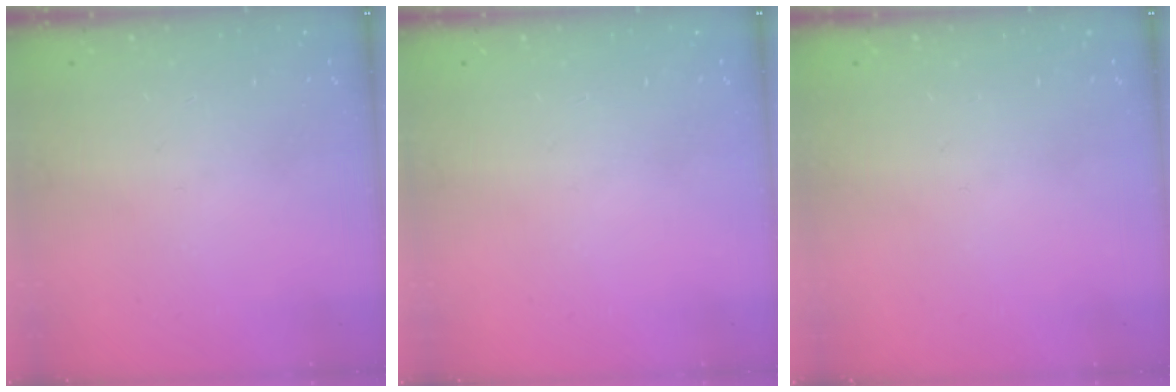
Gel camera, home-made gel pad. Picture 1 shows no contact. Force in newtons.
{"total": 0.0}
{"total": 0.0}